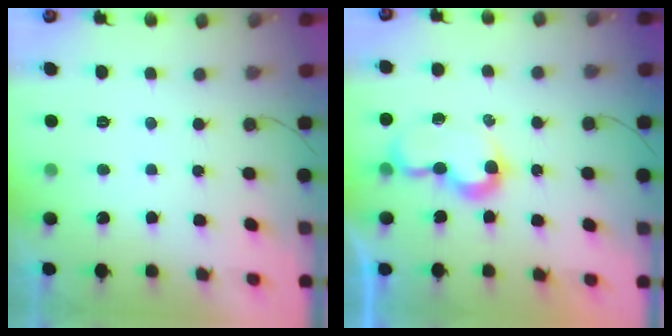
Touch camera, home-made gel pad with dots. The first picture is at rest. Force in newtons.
{"total": 7.2, "press": 7.2, "slide": 0.7}